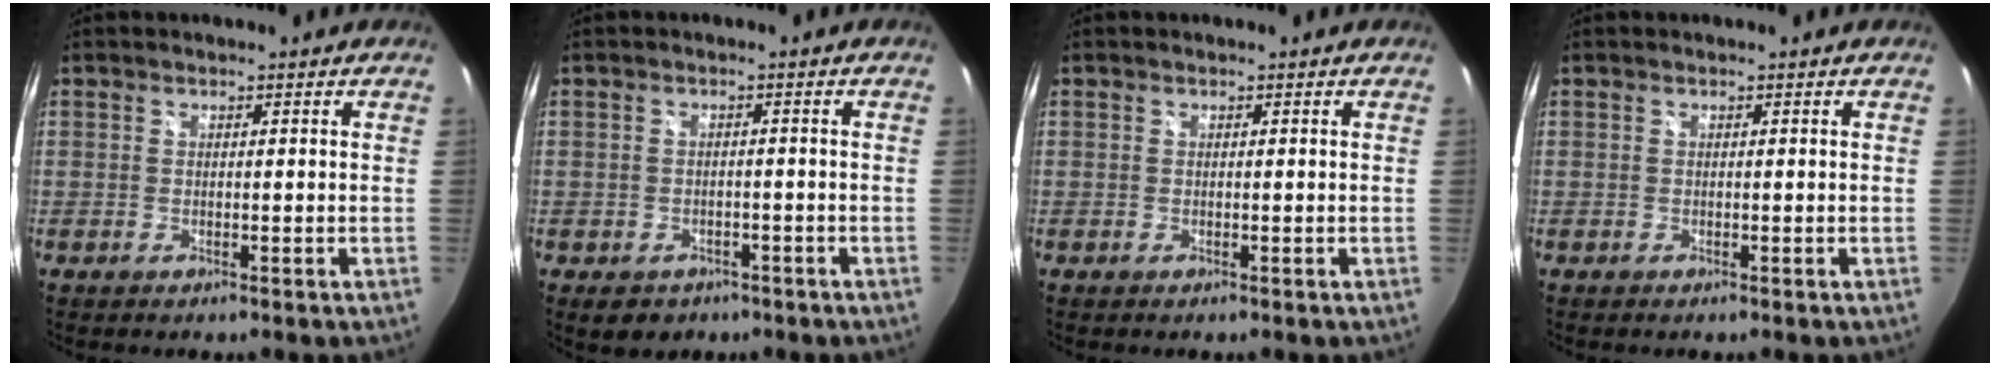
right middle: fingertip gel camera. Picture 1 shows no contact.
{"total": 4.9, "force": [-2.8, 3.5, 2.0], "torque": [-0.045, -0.008, -0.032]}
{"total": 0.0}
{"total": 0.0}